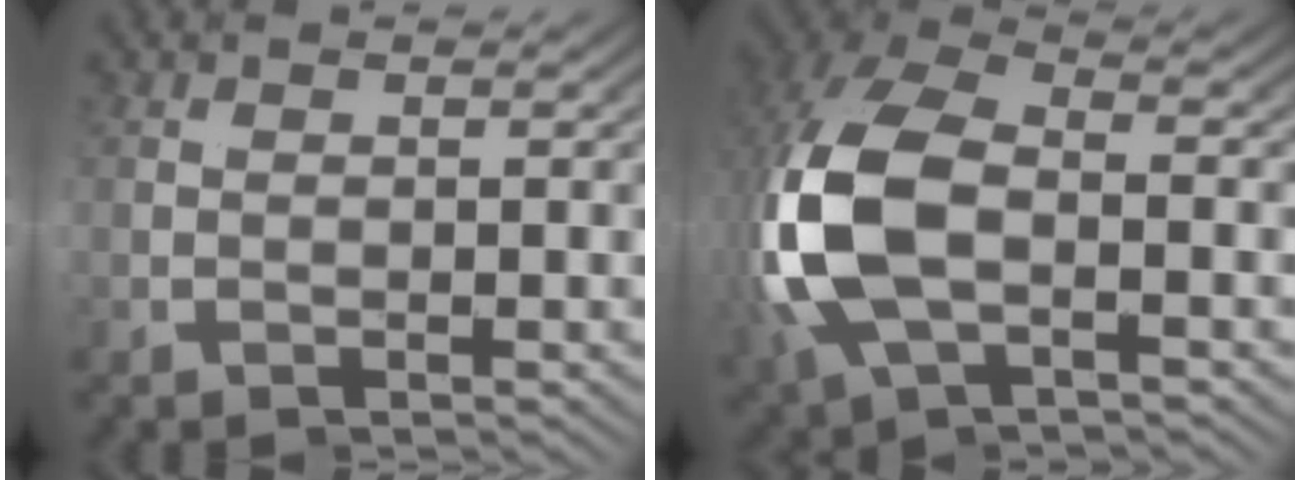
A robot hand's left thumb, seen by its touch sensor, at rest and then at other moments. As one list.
[{"total": 11.0, "force": [-0.7, 6.7, 8.7], "torque": [-0.260, -0.017, -0.009]}]